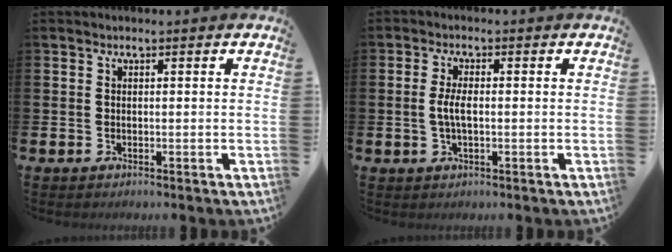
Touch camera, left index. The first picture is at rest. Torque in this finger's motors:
{"motor_torque": [0.86, 0.14, 0.12, 0.13]}